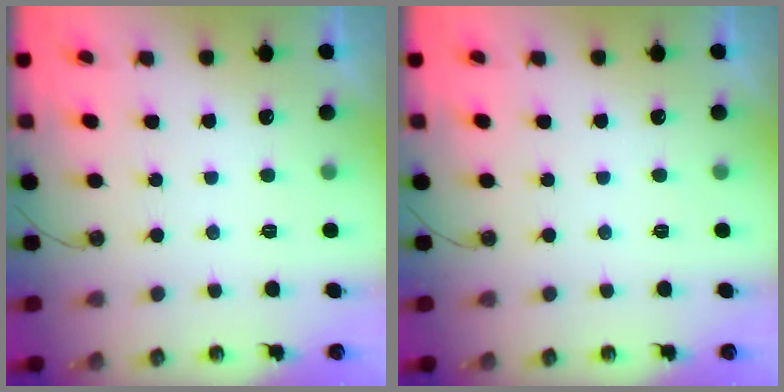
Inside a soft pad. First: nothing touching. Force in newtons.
{"total": 0.0}